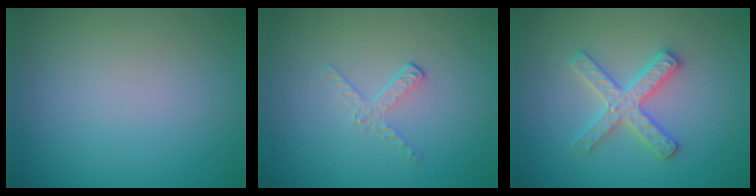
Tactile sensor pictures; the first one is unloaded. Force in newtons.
{"total": 1.2, "press": 0.4, "slide": 1.2}
{"total": 2.9, "press": 2.9, "slide": 0.5}